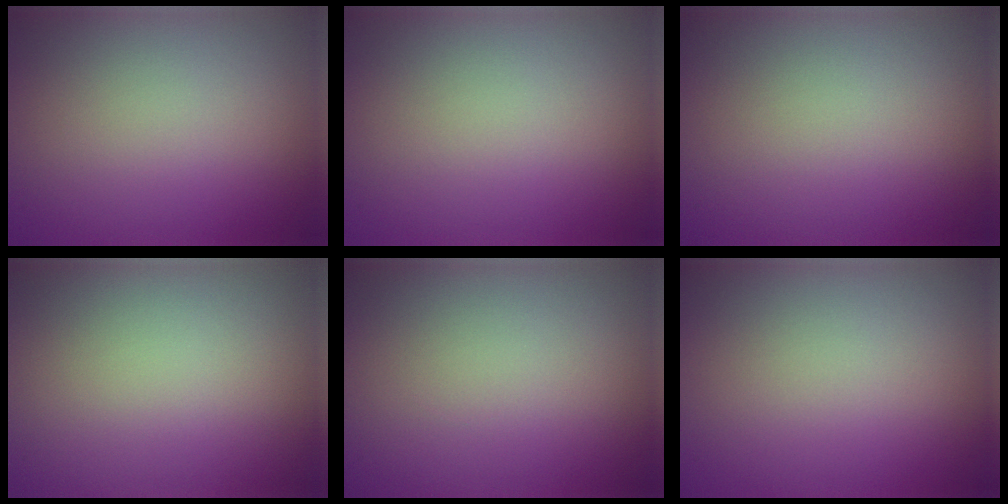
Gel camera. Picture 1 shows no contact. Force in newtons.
{"total": 0.0}
{"total": 0.0}
{"total": 0.0}
{"total": 0.0}
{"total": 0.0}